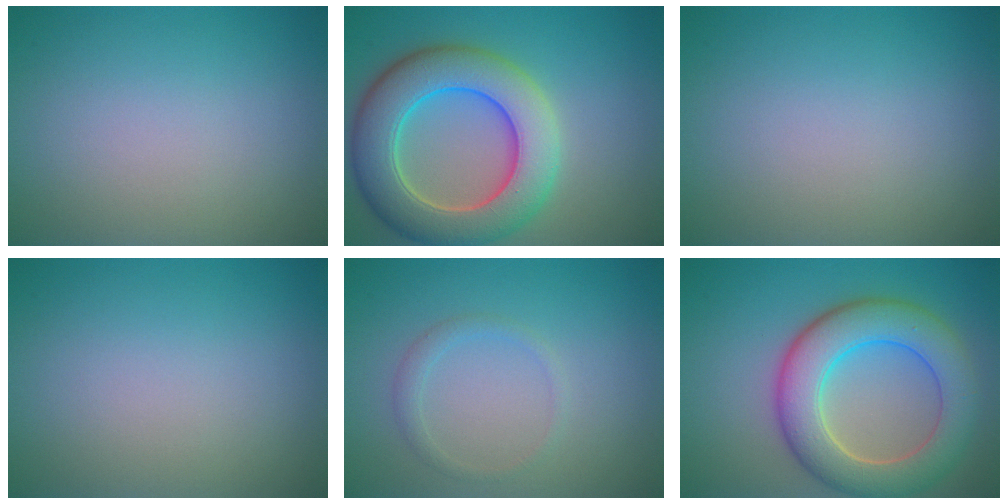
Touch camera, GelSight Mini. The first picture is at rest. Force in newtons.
{"total": 9.3, "press": 9.3, "slide": 0.8}
{"total": 0.0}
{"total": 0.0}
{"total": 1.2, "press": 1.1, "slide": 0.1}
{"total": 8.1, "press": 8.1, "slide": 0.6}